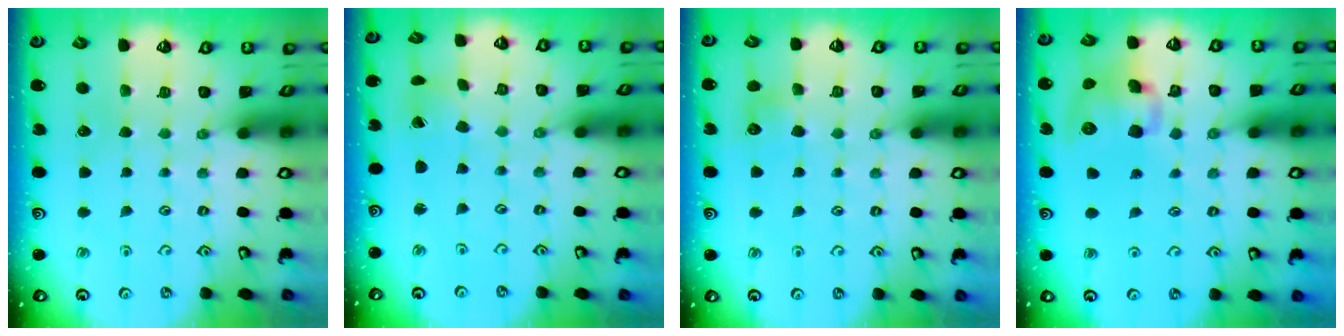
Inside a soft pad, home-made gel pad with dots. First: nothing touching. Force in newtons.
{"total": 1.7, "press": 1.7, "slide": 0.1}
{"total": 6.3, "press": 6.3, "slide": 0.9}
{"total": 12.3, "press": 12.1, "slide": 2.0}